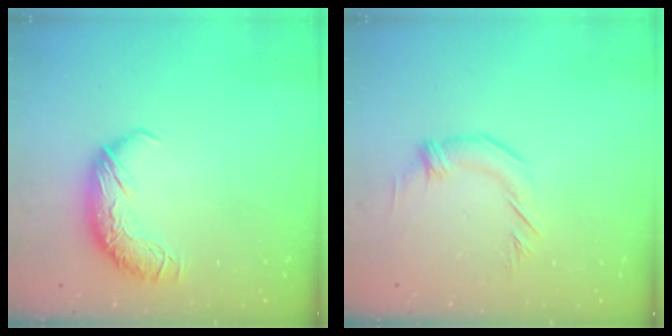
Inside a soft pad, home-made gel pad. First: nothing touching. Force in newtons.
{"total": 2.8, "press": 2.8, "slide": 0.2}